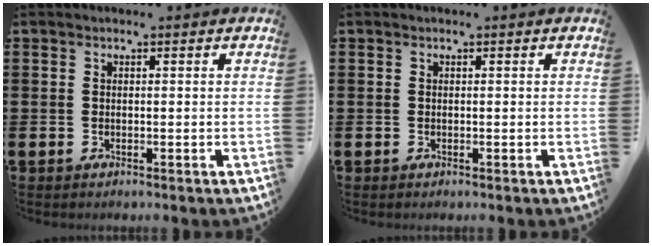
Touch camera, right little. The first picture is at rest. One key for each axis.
{"total": 0.0}